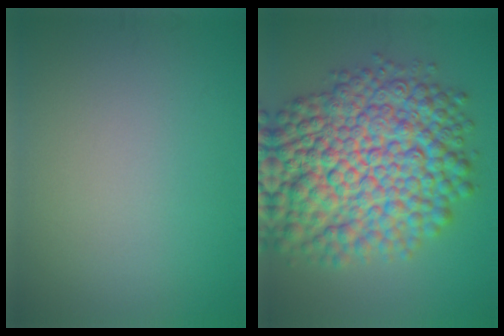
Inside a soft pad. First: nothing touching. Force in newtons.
{"total": 14.0, "press": 14.0, "slide": 0.2}